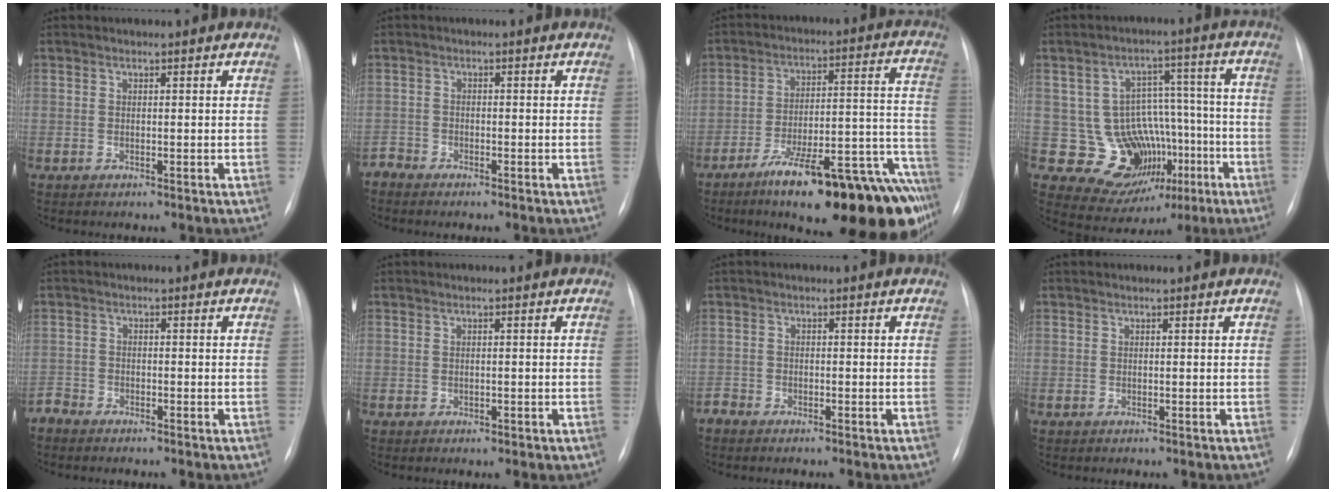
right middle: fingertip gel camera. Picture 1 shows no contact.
{"total": 1.9, "force": [-1.8, 0.6, -0.4], "torque": [0.009, -0.002, -0.035]}
{"total": 25.4, "force": [-17.7, 4.8, 17.5], "torque": [-0.149, 0.036, -0.258]}
{"total": 12.8, "force": [-4.2, 10.6, 5.9], "torque": [-0.072, 0.040, -0.041]}
{"total": 2.1, "force": [-2.0, 0.6, 0.0], "torque": [0.000, -0.003, -0.036]}
{"total": 1.2, "force": [-0.5, 0.7, 0.8], "torque": [-0.010, 0.000, -0.003]}
{"total": 1.5, "force": [-1.4, 0.6, 0.2], "torque": [-0.005, -0.001, -0.024]}
{"total": 0.0}